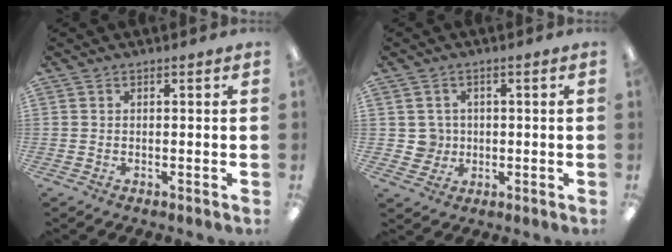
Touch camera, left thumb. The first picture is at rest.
{"total": 4.1, "force": [0.6, 4.0, 0.3], "torque": [-0.003, 0.001, 0.010]}